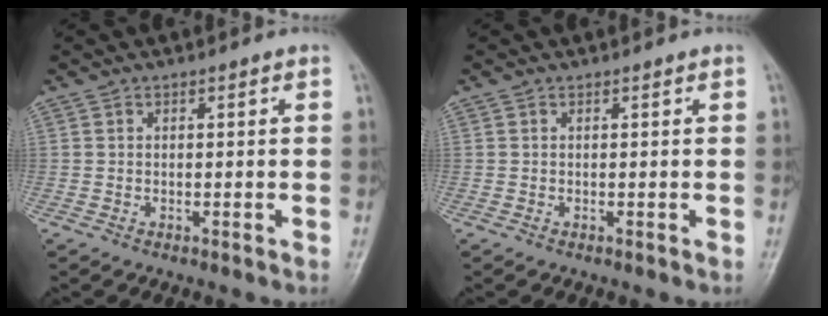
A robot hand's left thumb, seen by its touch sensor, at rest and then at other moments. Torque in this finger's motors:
{"motor_torque": [0.08, -0.01, 0.01, -0.25, 0.00]}